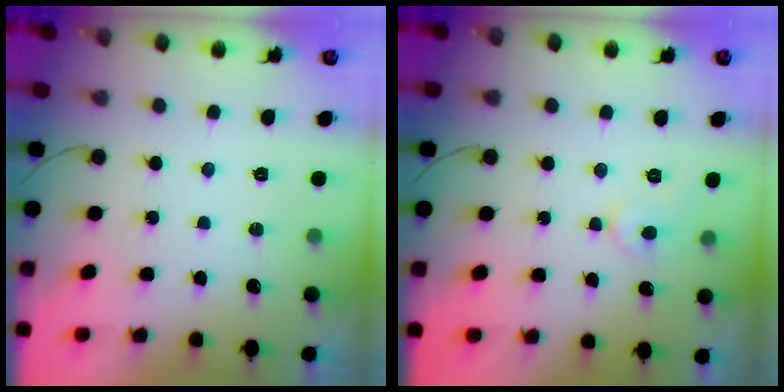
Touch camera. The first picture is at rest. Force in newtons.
{"total": 4.6, "press": 4.6, "slide": 0.4}